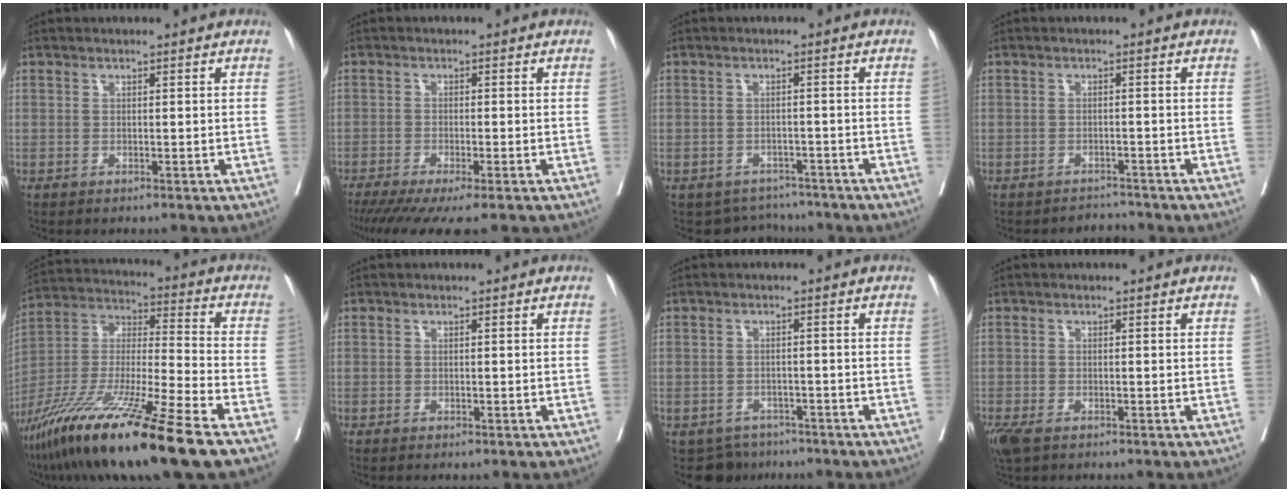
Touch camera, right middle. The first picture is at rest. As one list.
[{"total": 8.8, "force": [-6.8, 0.8, 5.6], "torque": [-0.075, -0.019, -0.109]}, {"total": 5.1, "force": [-4.6, 2.2, -0.6], "torque": [0.015, 0.015, -0.059]}, {"total": 1.8, "force": [-1.6, 0.1, -0.9], "torque": [0.018, -0.007, -0.025]}, {"total": 22.2, "force": [-14.7, 0.3, 16.6], "torque": [-0.321, -0.055, -0.269]}, {"total": 0.0}, {"total": 4.6, "force": [-3.6, 2.8, -0.2], "torque": [0.011, 0.001, -0.051]}, {"total": 4.5, "force": [-2.7, 2.2, 2.8], "torque": [-0.072, -0.017, -0.048]}]